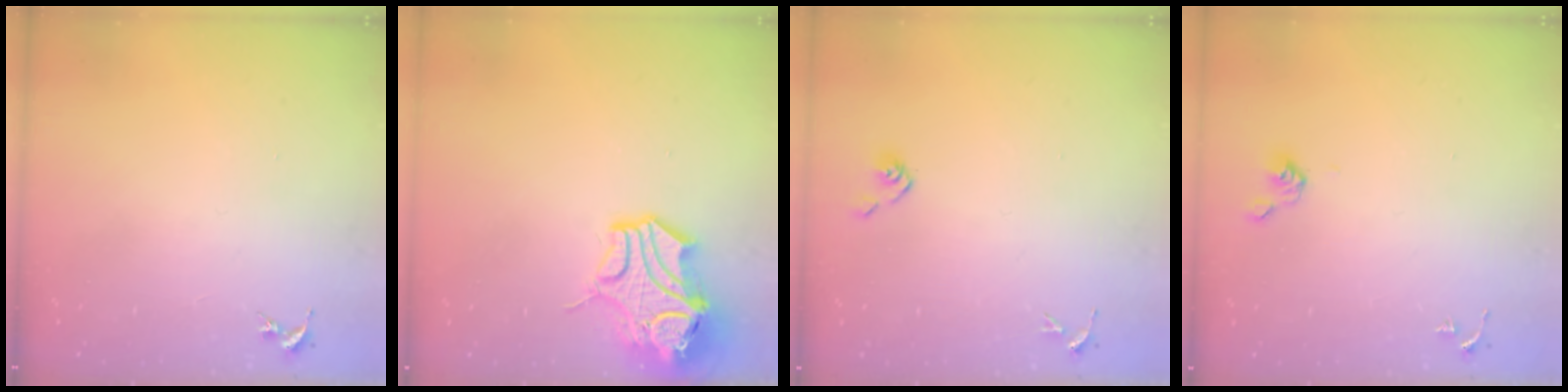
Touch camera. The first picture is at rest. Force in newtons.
{"total": 13.4, "press": 13.3, "slide": 2.0}
{"total": 4.3, "press": 4.2, "slide": 0.5}
{"total": 5.7, "press": 5.6, "slide": 0.8}